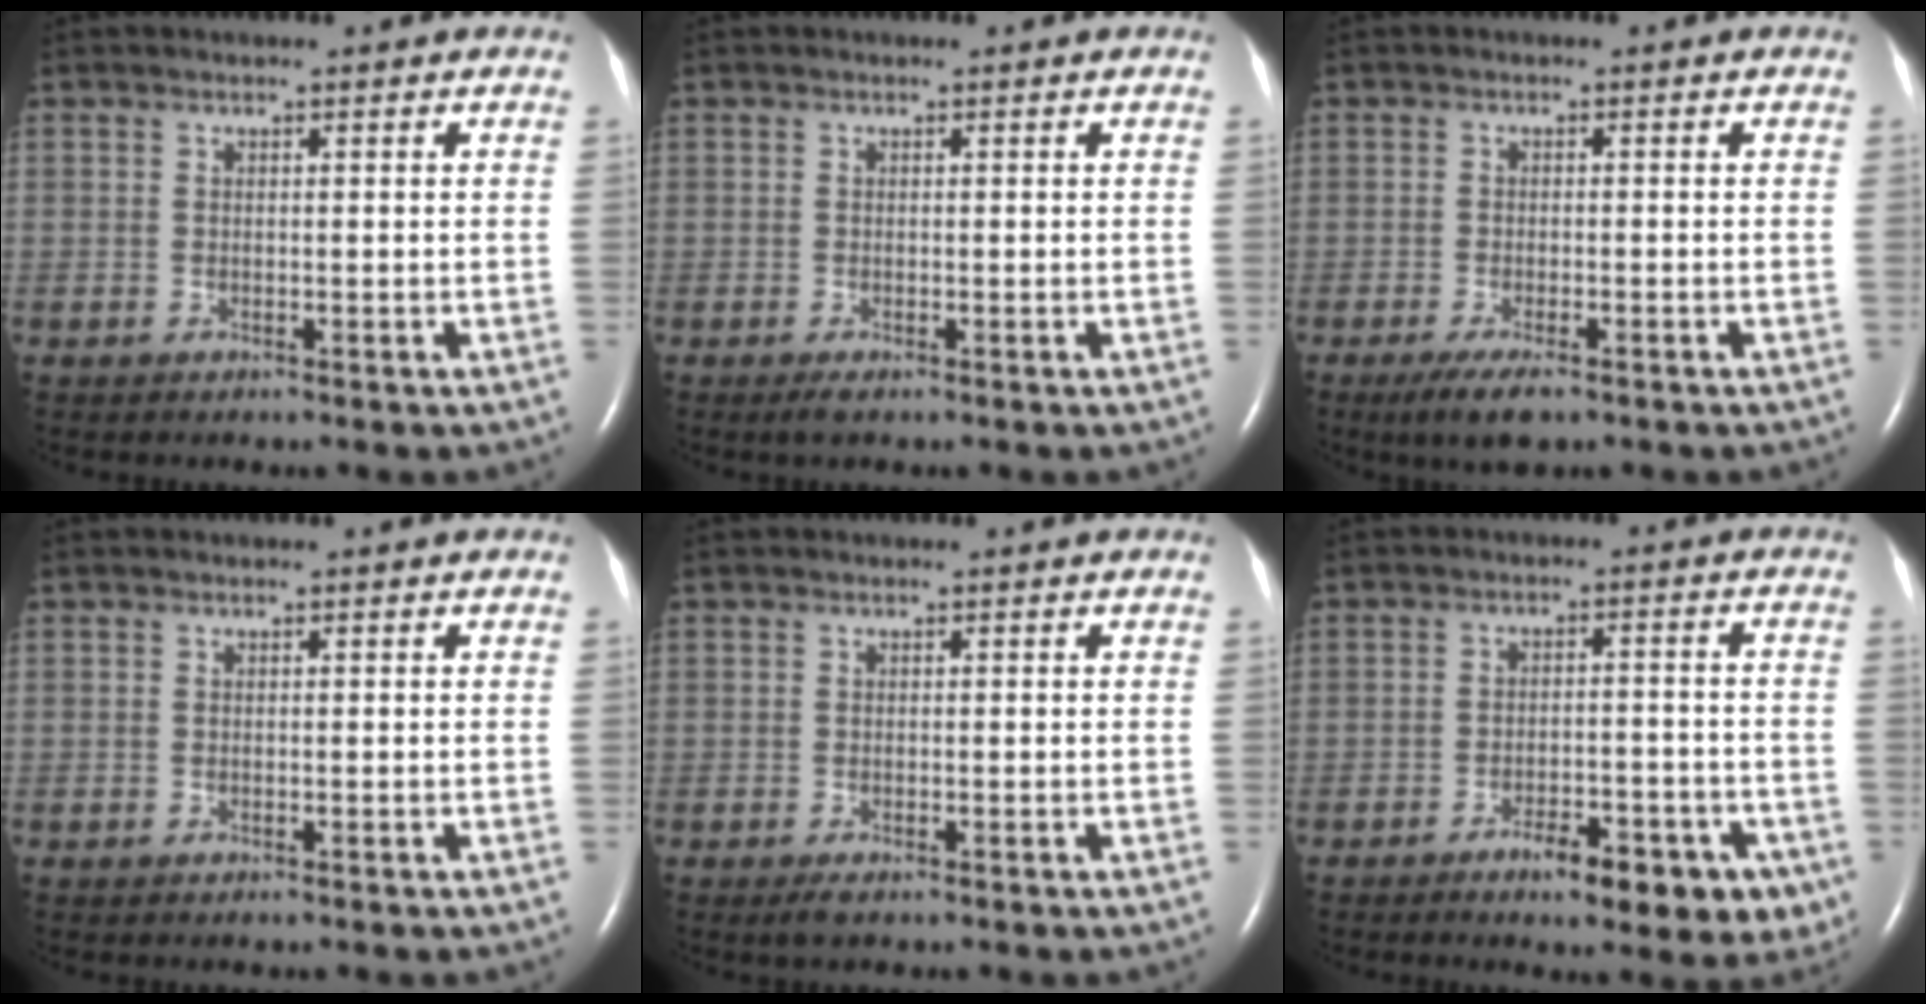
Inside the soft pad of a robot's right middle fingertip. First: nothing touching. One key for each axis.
{"total": 0.9, "fx": -0.6, "fy": 0.1, "fz": 0.7, "tx": -0.016, "ty": -0.004, "tz": -0.009}
{"total": 4.5, "fx": -2.9, "fy": 1.1, "fz": 3.3, "tx": -0.065, "ty": -0.010, "tz": -0.046}
{"total": 0.0}
{"total": 1.2, "fx": -0.7, "fy": 0.3, "fz": 0.9, "tx": -0.021, "ty": -0.004, "tz": -0.011}
{"total": 9.4, "fx": -5.5, "fy": 3.3, "fz": 6.9, "tx": -0.079, "ty": 0.006, "tz": -0.073}